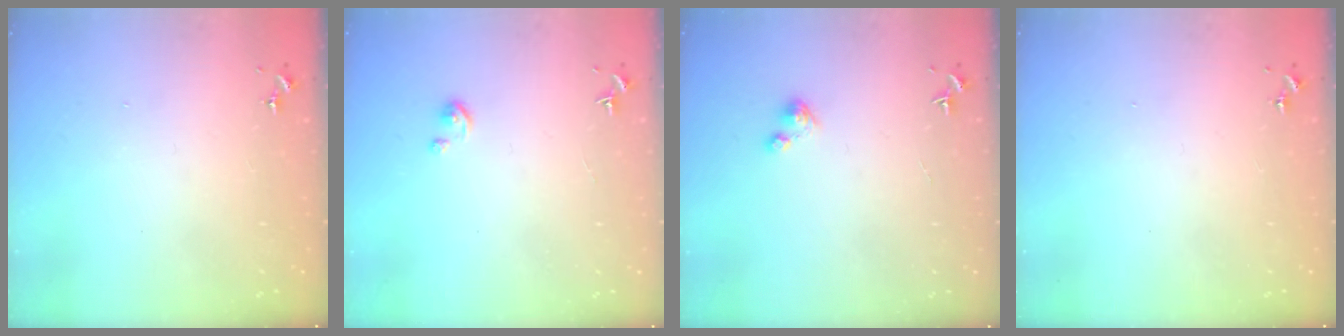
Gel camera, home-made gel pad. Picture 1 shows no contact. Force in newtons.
{"total": 2.6, "press": 2.6, "slide": 0.3}
{"total": 3.0, "press": 3.0, "slide": 0.2}
{"total": 0.0}